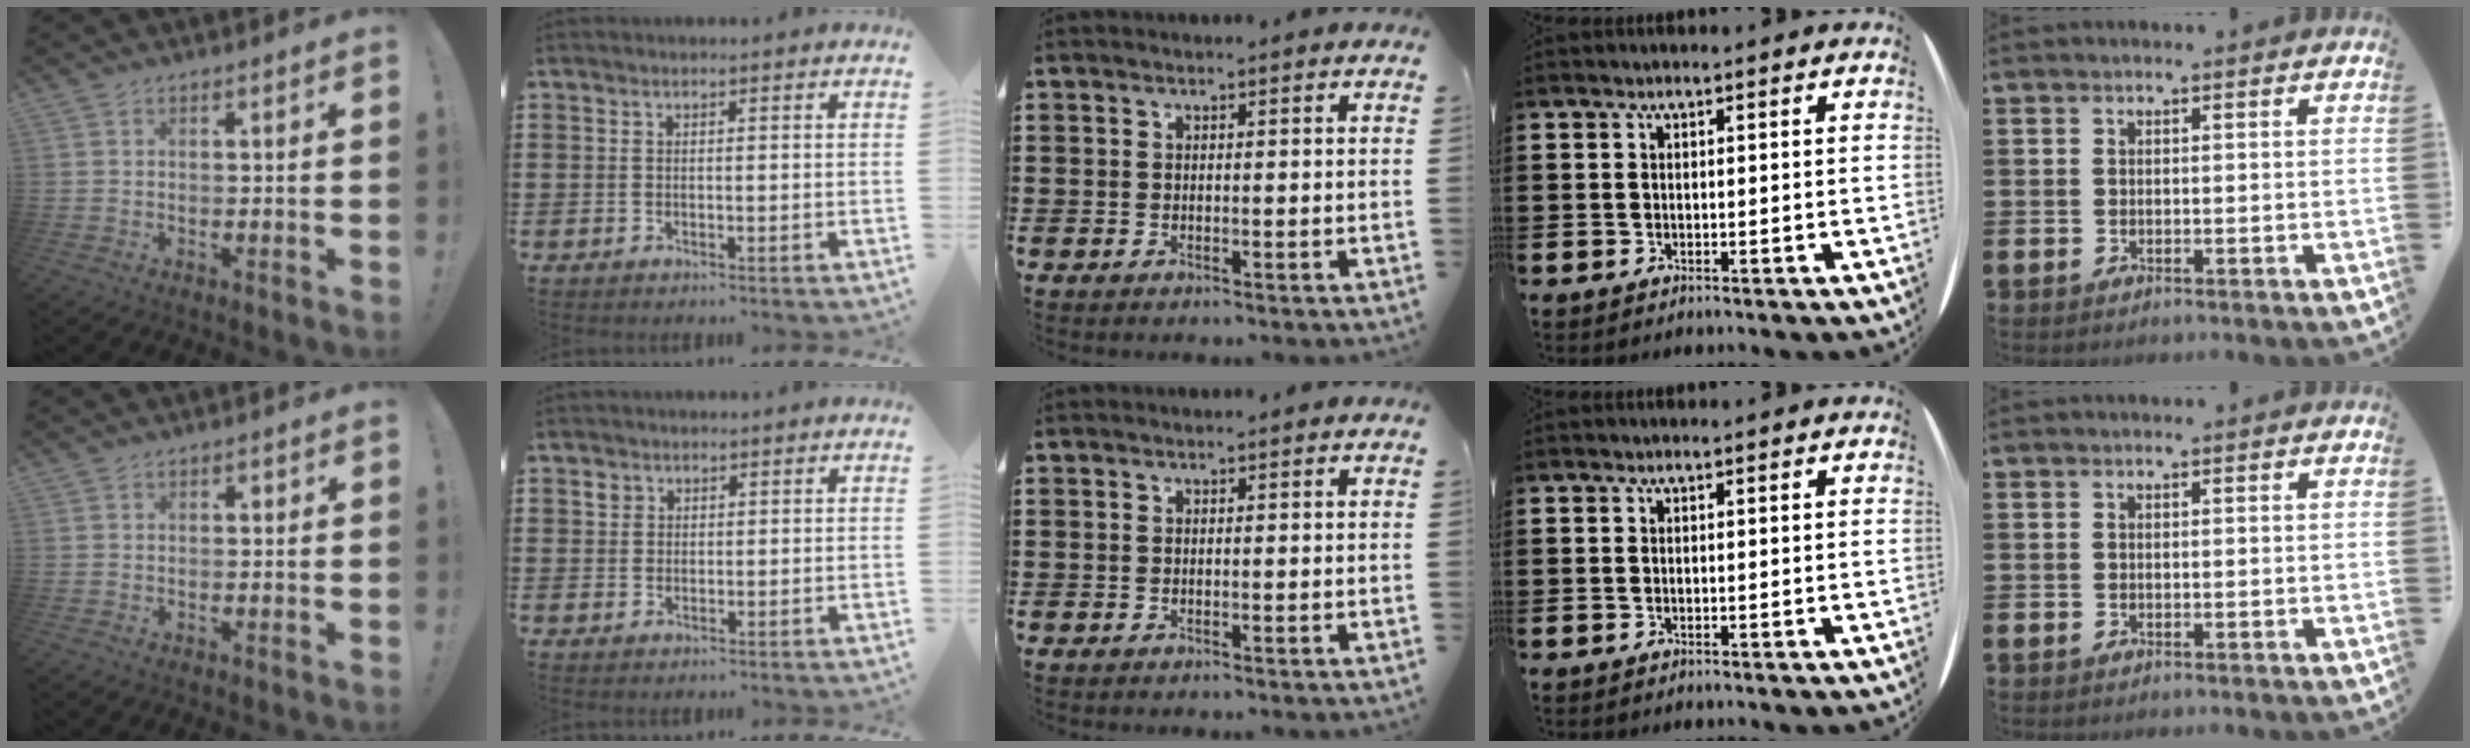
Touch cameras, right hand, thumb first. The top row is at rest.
{"thumb": {"total": 0.5, "force": [0.0, 0.5, 0.1], "torque": [0.004, 0.002, -0.002]}, "index": {"total": 1.5, "force": [0.9, 1.2, 0.1], "torque": [-0.006, 0.005, 0.017]}}